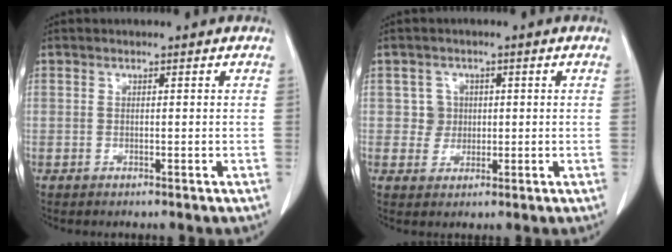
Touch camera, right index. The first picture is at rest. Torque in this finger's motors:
{"motor_torque": [-0.03, 0.01, 0.01, 0.00]}